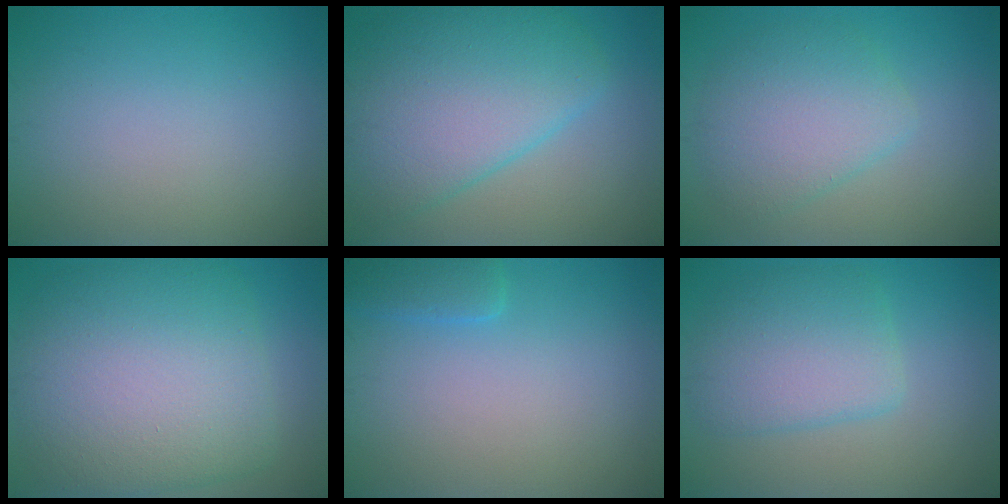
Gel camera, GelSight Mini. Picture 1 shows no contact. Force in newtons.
{"total": 8.6, "press": 8.6, "slide": 0.3}
{"total": 4.4, "press": 4.4, "slide": 0.2}
{"total": 11.6, "press": 11.6, "slide": 0.3}
{"total": 1.9, "press": 1.9, "slide": 0.1}
{"total": 5.2, "press": 5.2, "slide": 0.1}